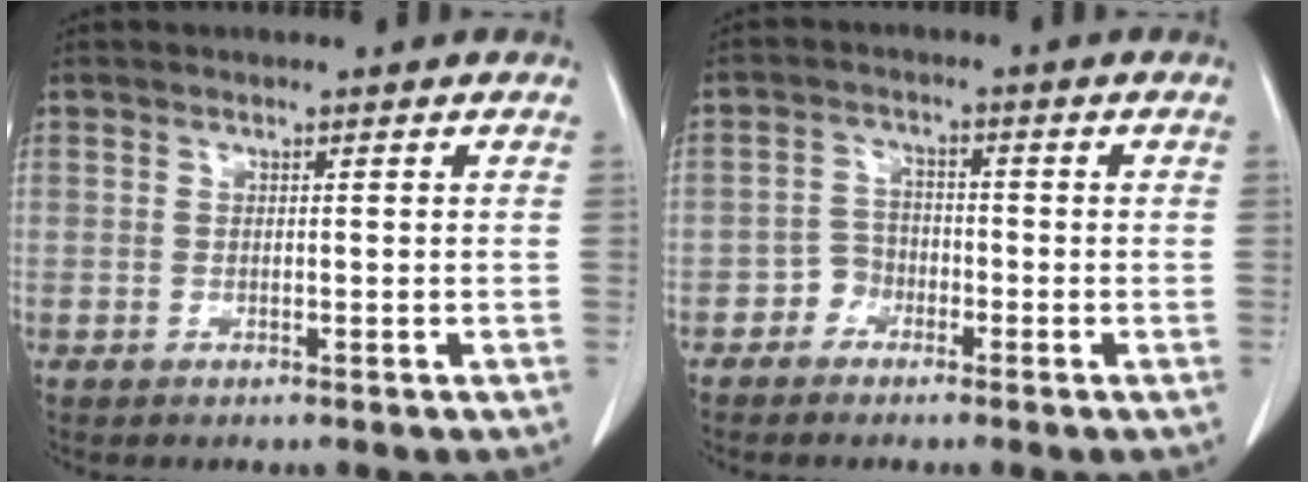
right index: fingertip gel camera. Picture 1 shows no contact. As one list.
[{"total": 2.9, "force": [-1.8, 2.2, 0.6], "torque": [-0.007, 0.012, -0.040]}]